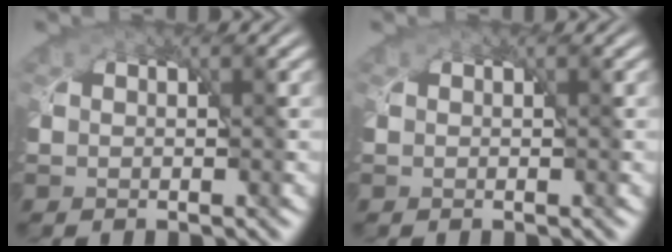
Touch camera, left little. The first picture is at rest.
{"total": 0.0}